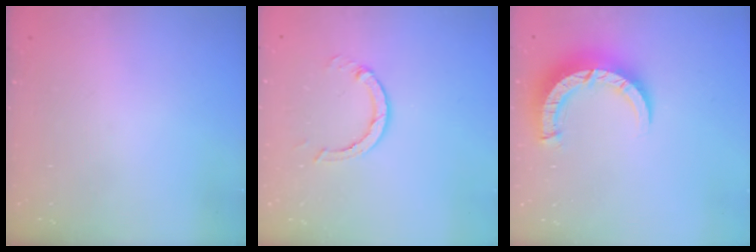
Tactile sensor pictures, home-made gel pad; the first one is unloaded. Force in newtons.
{"total": 3.7, "press": 3.7, "slide": 0.1}
{"total": 8.7, "press": 8.7, "slide": 1.1}